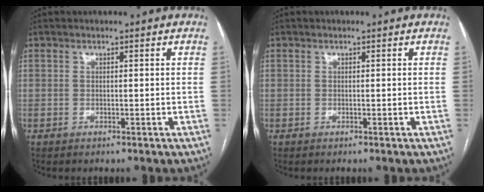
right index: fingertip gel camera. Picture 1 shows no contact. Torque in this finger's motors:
{"motor_torque": [0.00, 0.00, 0.00, 0.00]}